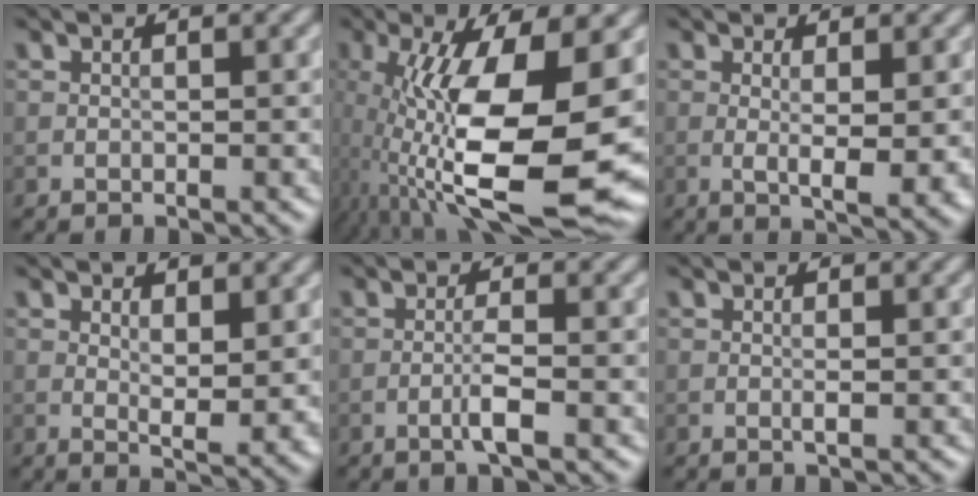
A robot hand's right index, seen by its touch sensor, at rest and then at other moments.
{"total": 14.9, "force": [-3.0, 5.2, 13.6], "torque": [-0.241, -0.015, -0.050]}
{"total": 3.7, "force": [0.1, 0.6, 3.6], "torque": [-0.061, -0.009, 0.007]}
{"total": 3.4, "force": [1.2, 1.0, 3.0], "torque": [-0.049, -0.009, 0.024]}
{"total": 2.1, "force": [-0.9, 0.0, 1.9], "torque": [-0.036, 0.005, -0.020]}
{"total": 0.6, "force": [-0.1, 0.0, 0.6], "torque": [-0.014, -0.003, -0.002]}